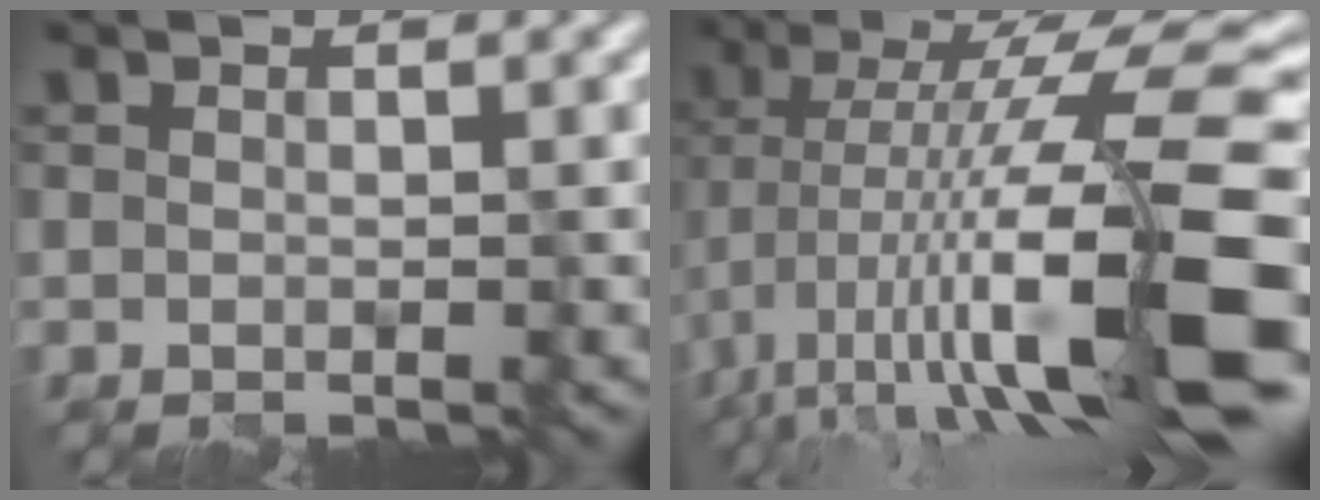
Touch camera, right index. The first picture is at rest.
{"total": 16.1, "force": [-3.8, 3.9, 15.2], "torque": [-0.252, 0.018, -0.060]}